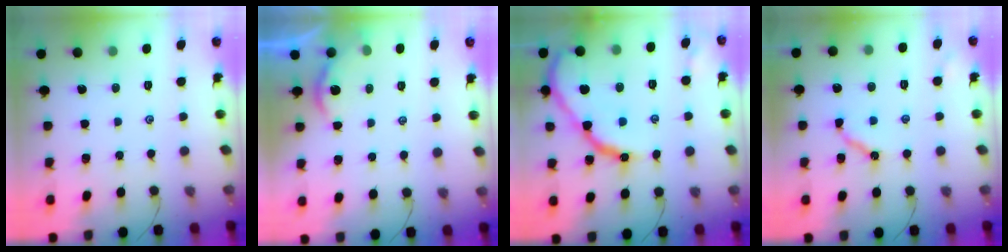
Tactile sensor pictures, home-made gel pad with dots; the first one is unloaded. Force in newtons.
{"total": 2.3, "press": 2.3, "slide": 0.3}
{"total": 16.4, "press": 16.3, "slide": 1.8}
{"total": 8.8, "press": 8.7, "slide": 0.7}